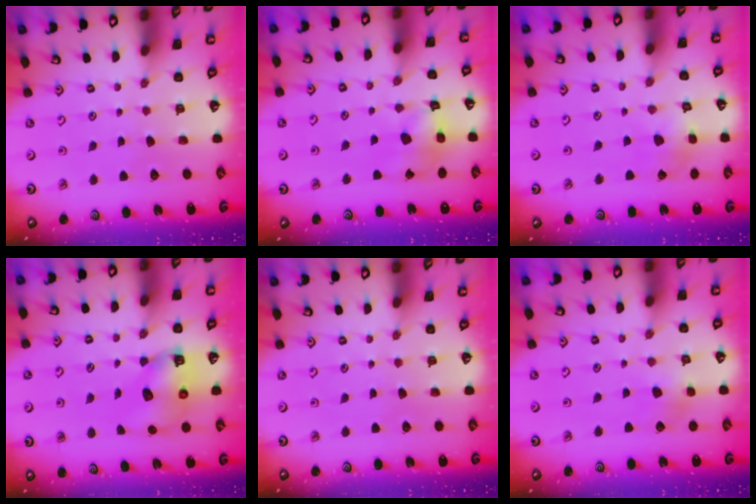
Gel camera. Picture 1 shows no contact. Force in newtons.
{"total": 10.7, "press": 10.7, "slide": 1.1}
{"total": 2.9, "press": 2.9, "slide": 0.2}
{"total": 6.8, "press": 6.8, "slide": 0.6}
{"total": 0.0}
{"total": 7.6, "press": 7.5, "slide": 0.5}